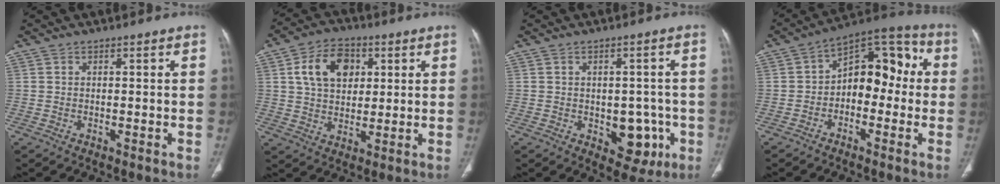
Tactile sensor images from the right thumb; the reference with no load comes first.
{"total": 11.4, "force": [3.5, 7.9, 7.4], "torque": [-0.102, -0.001, 0.058]}
{"total": 8.0, "force": [-2.2, 5.3, 5.6], "torque": [-0.032, 0.007, -0.017]}
{"total": 12.6, "force": [-0.6, 8.2, 9.5], "torque": [-0.090, 0.051, -0.028]}